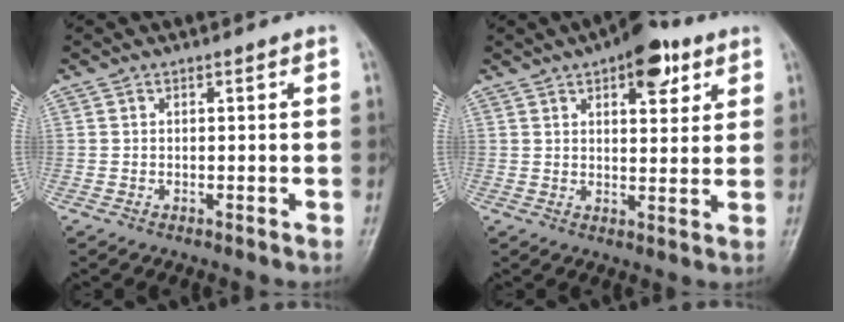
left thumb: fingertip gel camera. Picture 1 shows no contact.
{"total": 10.0, "force": [5.3, 4.6, 7.1], "torque": [-0.069, -0.018, 0.071]}